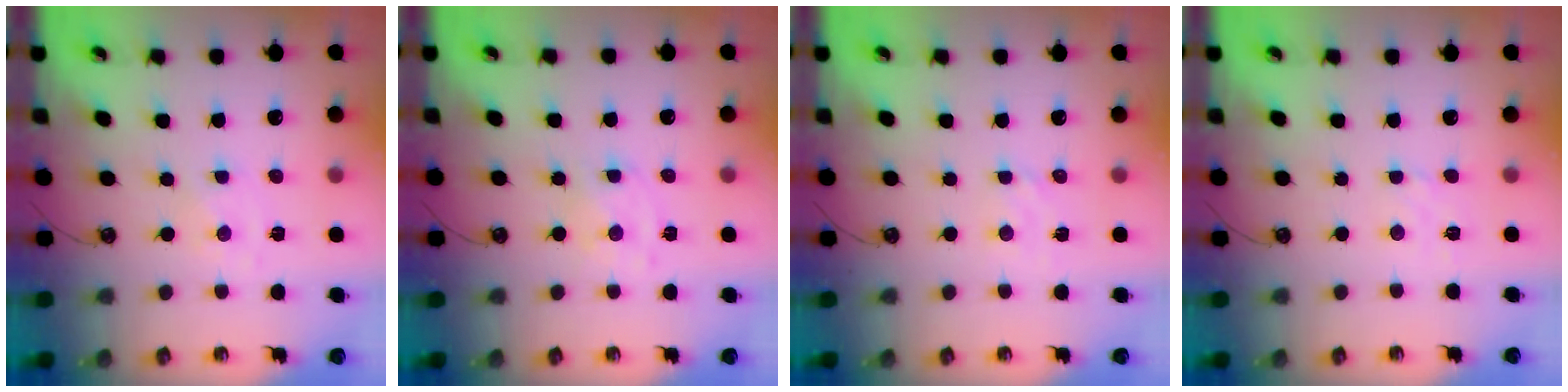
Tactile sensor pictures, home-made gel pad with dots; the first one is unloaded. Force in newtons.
{"total": 2.8, "press": 2.7, "slide": 0.7}
{"total": 2.3, "press": 2.3, "slide": 0.4}
{"total": 1.5, "press": 1.4, "slide": 0.6}